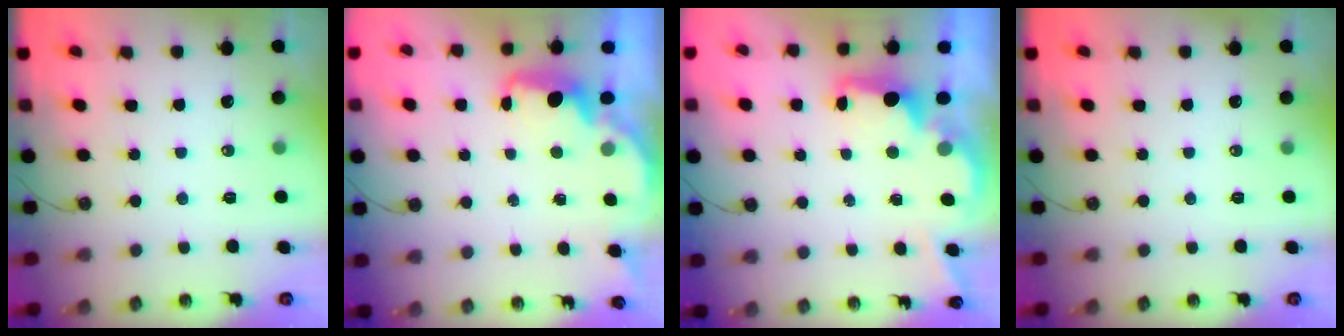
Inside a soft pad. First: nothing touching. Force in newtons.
{"total": 2.1, "press": 2.0, "slide": 0.7}
{"total": 3.0, "press": 2.9, "slide": 0.5}
{"total": 0.0}